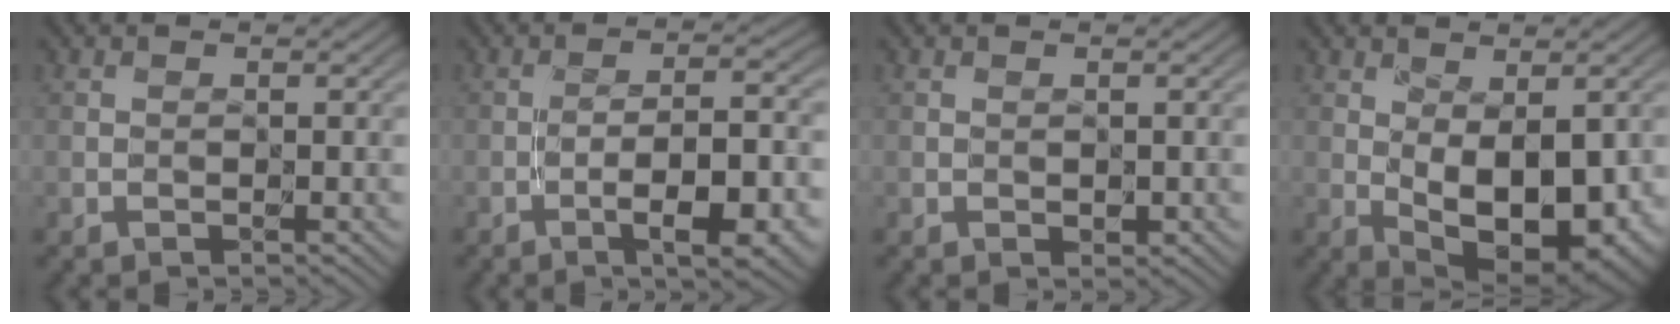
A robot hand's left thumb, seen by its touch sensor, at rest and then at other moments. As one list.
[{"total": 8.7, "force": [-4.2, 2.0, 7.4], "torque": [-0.115, 0.000, -0.053]}, {"total": 0.8, "force": [-0.1, 0.5, 0.6], "torque": [-0.011, -0.006, 0.001]}, {"total": 11.5, "force": [-1.9, 5.8, 9.7], "torque": [-0.151, -0.024, -0.016]}]